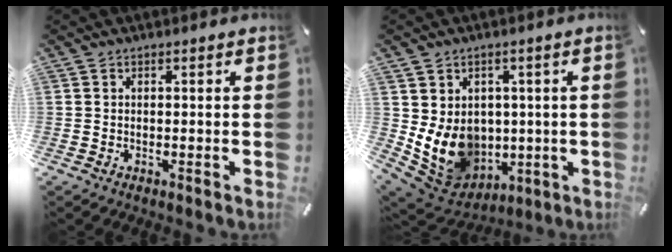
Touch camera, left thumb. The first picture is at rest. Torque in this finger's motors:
{"motor_torque": [2.47, 2.54, 0.78, -0.52, 0.52]}